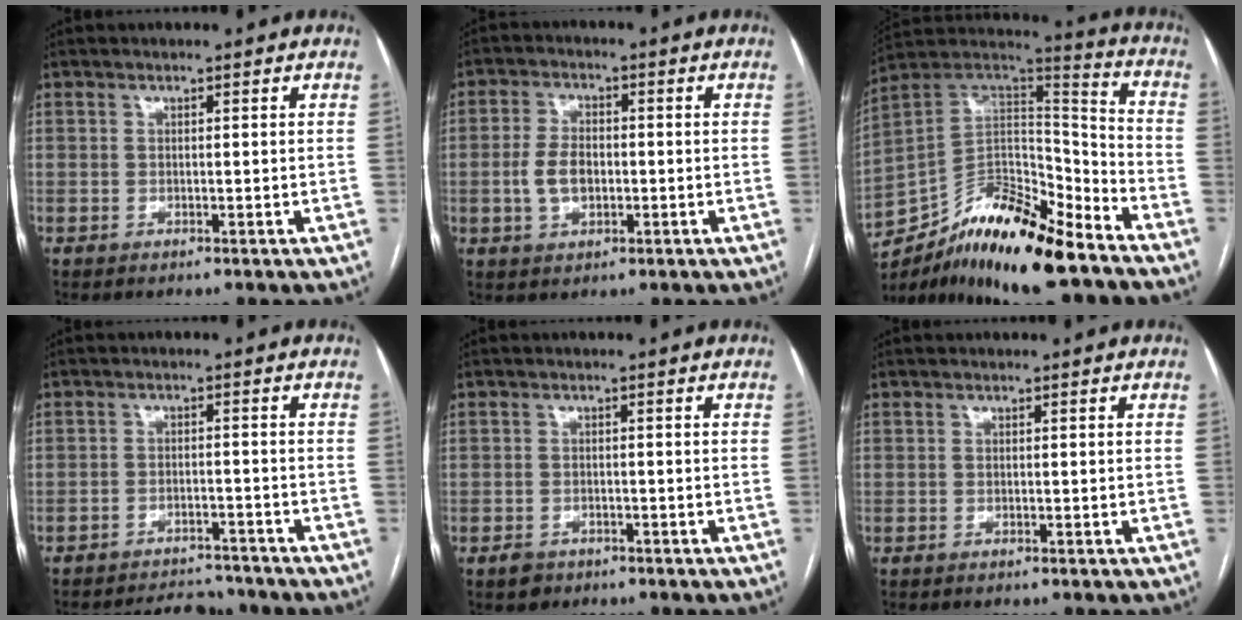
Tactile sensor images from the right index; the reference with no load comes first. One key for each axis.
{"total": 5.6, "fx": -0.8, "fy": 3.4, "fz": 4.4, "tx": -0.095, "ty": 0.009, "tz": -0.011}
{"total": 20.1, "fx": -14.9, "fy": 5.0, "fz": 12.6, "tx": -0.223, "ty": 0.025, "tz": -0.260}
{"total": 6.6, "fx": -6.2, "fy": 1.9, "fz": 0.6, "tx": -0.004, "ty": 0.004, "tz": -0.087}
{"total": 1.9, "fx": -1.3, "fy": 1.4, "fz": 0.4, "tx": -0.012, "ty": 0.003, "tz": -0.015}
{"total": 0.0}